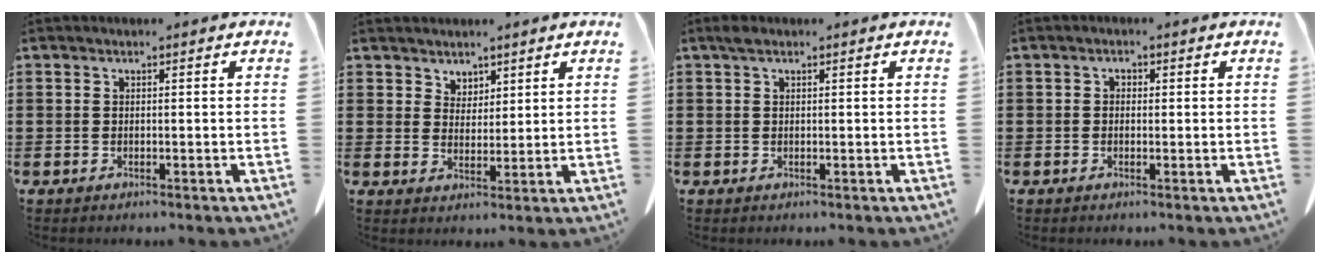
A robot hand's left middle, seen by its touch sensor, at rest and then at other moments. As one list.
[{"total": 3.3, "force": [2.8, 1.8, -0.1], "torque": [-0.010, 0.001, 0.054]}, {"total": 1.0, "force": [0.5, 0.6, 0.6], "torque": [-0.015, 0.004, 0.010]}, {"total": 0.8, "force": [-0.2, 0.7, 0.4], "torque": [-0.010, 0.004, -0.004]}]